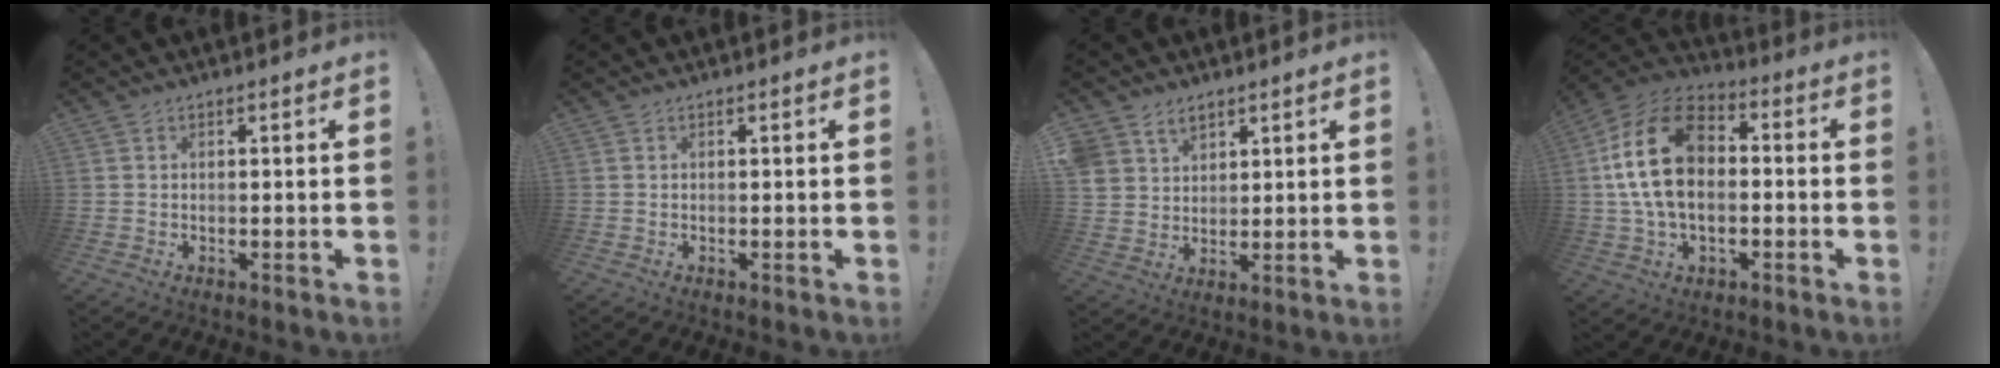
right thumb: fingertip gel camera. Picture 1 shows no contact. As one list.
[{"total": 0.0}, {"total": 6.3, "force": [4.4, 4.4, 1.0], "torque": [-0.023, -0.029, 0.089]}, {"total": 20.3, "force": [2.1, 13.5, 15.0], "torque": [-0.272, 0.016, 0.043]}]